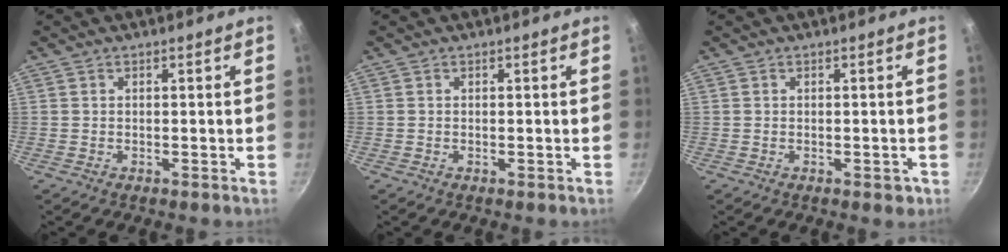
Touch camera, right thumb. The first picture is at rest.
{"total": 0.0}
{"total": 1.9, "force": [-0.8, 0.9, 1.5], "torque": [-0.015, 0.000, -0.009]}